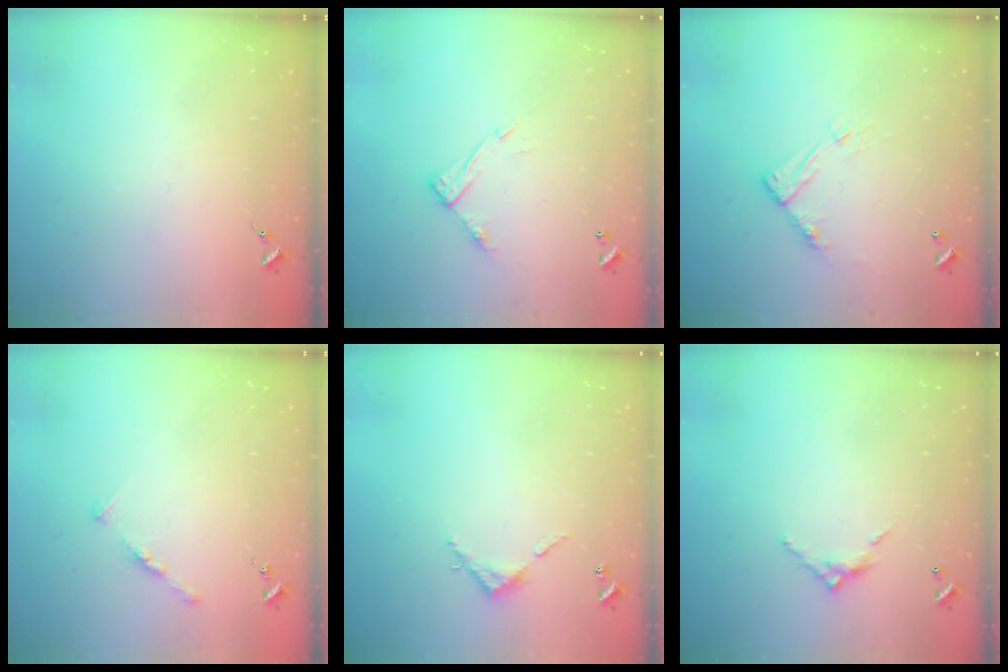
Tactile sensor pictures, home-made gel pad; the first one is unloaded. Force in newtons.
{"total": 9.4, "press": 9.4, "slide": 0.5}
{"total": 9.4, "press": 9.4, "slide": 0.5}
{"total": 4.8, "press": 4.7, "slide": 0.5}
{"total": 4.5, "press": 4.5, "slide": 0.4}
{"total": 6.7, "press": 6.7, "slide": 0.4}